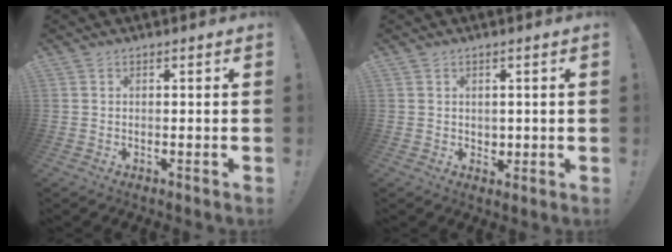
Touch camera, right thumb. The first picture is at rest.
{"total": 2.3, "force": [1.1, 2.0, 0.3], "torque": [0.004, -0.006, 0.020]}